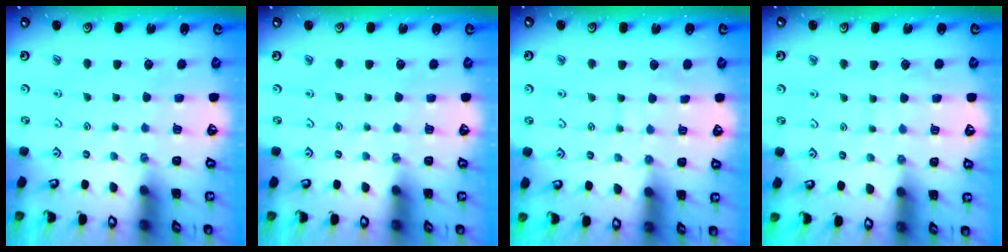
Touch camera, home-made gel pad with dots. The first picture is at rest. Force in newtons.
{"total": 0.0}
{"total": 5.1, "press": 5.1, "slide": 0.4}
{"total": 4.8, "press": 4.8, "slide": 0.5}